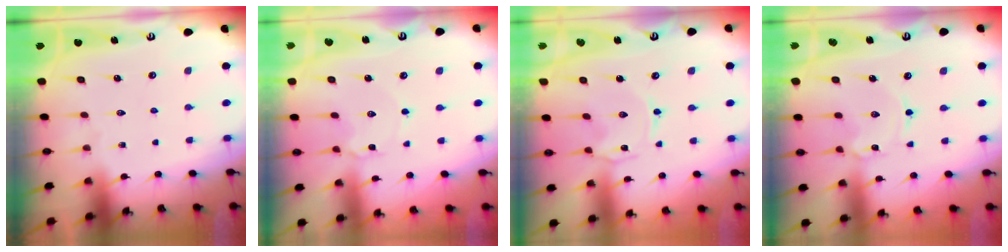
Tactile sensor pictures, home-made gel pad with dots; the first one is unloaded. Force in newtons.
{"total": 2.8, "press": 2.8, "slide": 0.3}
{"total": 0.9, "press": 0.8, "slide": 0.2}
{"total": 1.6, "press": 1.6, "slide": 0.2}